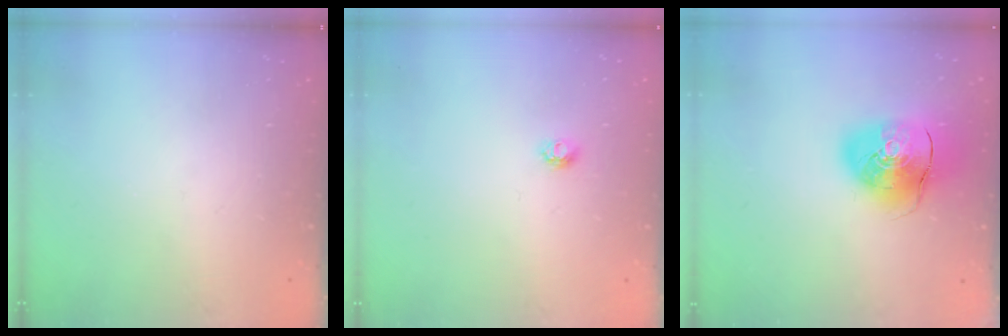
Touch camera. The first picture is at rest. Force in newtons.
{"total": 4.2, "press": 4.1, "slide": 0.4}
{"total": 12.5, "press": 12.3, "slide": 2.1}